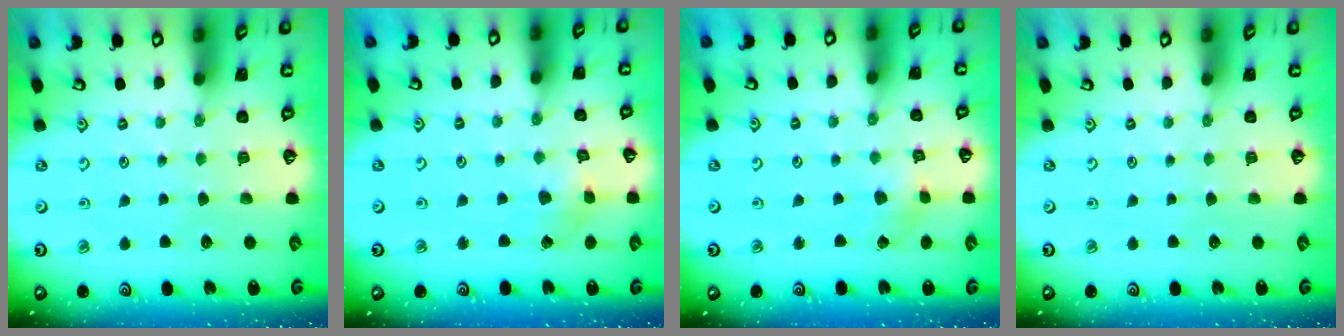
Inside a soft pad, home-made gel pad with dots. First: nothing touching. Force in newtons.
{"total": 2.7, "press": 2.7, "slide": 0.3}
{"total": 2.7, "press": 2.7, "slide": 0.3}
{"total": 0.0}